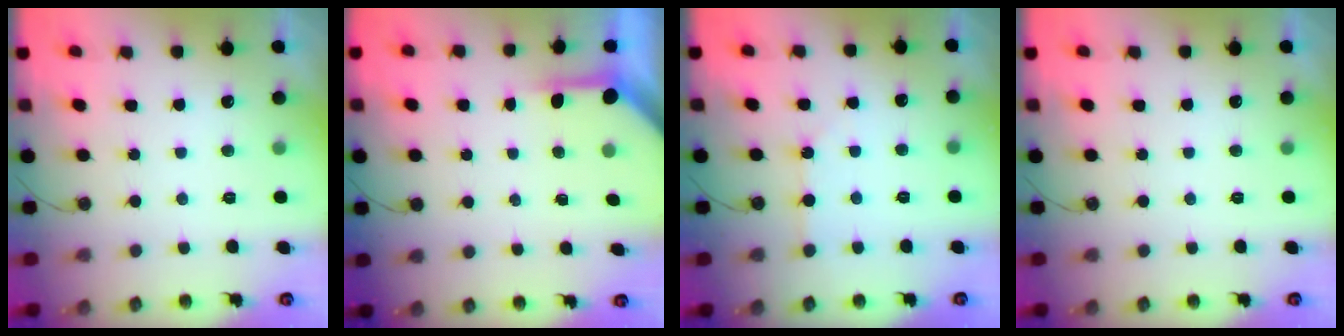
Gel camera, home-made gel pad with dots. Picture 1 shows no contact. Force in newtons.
{"total": 4.0, "press": 4.0, "slide": 0.4}
{"total": 2.2, "press": 2.1, "slide": 0.3}
{"total": 0.0}